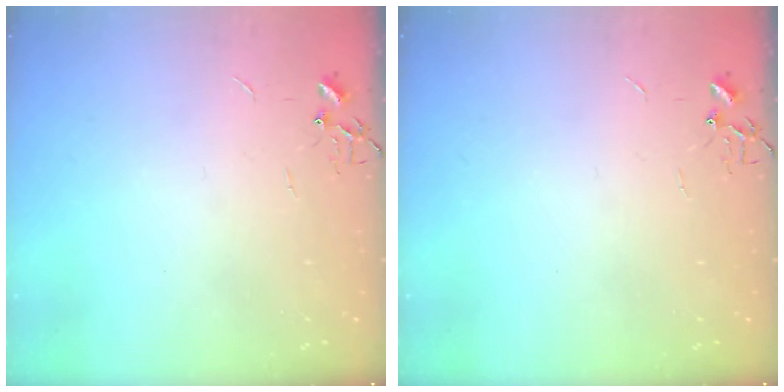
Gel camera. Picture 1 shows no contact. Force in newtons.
{"total": 0.0}